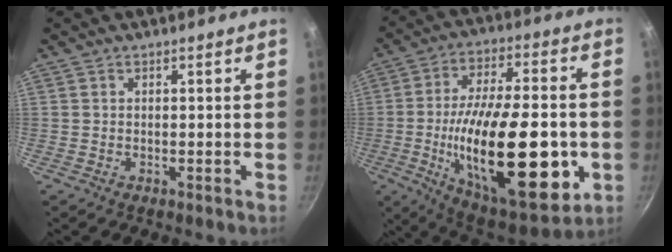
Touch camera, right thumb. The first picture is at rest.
{"total": 30.3, "force": [-5.5, 12.4, 27.1], "torque": [-0.433, 0.006, -0.076]}